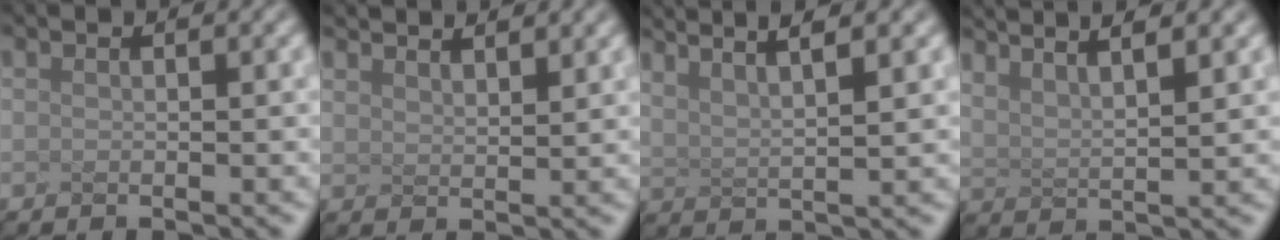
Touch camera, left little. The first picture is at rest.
{"total": 2.8, "force": [2.7, 0.0, 0.4], "torque": [-0.008, 0.014, 0.048]}
{"total": 4.1, "force": [3.0, -0.1, 2.8], "torque": [-0.076, 0.017, 0.062]}
{"total": 4.5, "force": [3.6, 0.3, 2.7], "torque": [-0.065, 0.022, 0.064]}